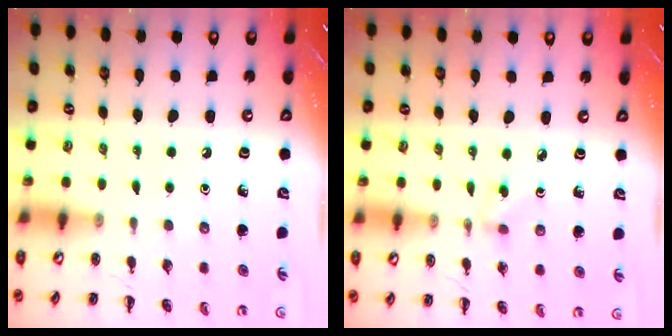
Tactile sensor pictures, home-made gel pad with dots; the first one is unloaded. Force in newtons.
{"total": 2.9, "press": 2.6, "slide": 1.2}